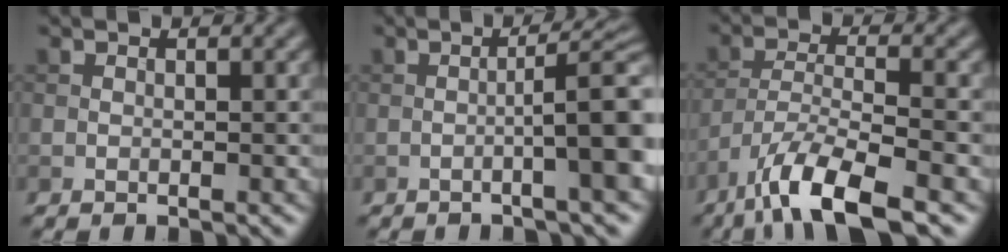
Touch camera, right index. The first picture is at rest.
{"total": 6.0, "force": [-1.1, 0.8, 5.8], "torque": [-0.079, 0.016, -0.025]}
{"total": 7.8, "force": [-5.4, 1.8, 5.4], "torque": [-0.093, -0.002, -0.102]}